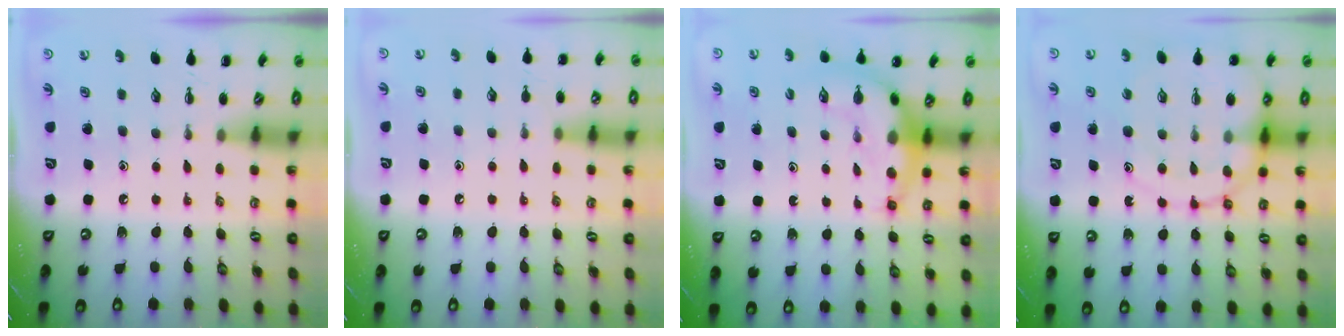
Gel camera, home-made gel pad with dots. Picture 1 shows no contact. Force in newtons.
{"total": 6.9, "press": 6.6, "slide": 1.8}
{"total": 9.6, "press": 9.3, "slide": 2.4}
{"total": 15.0, "press": 14.7, "slide": 2.6}